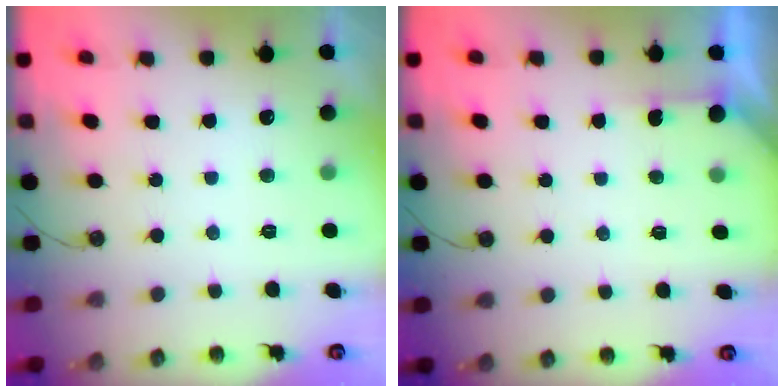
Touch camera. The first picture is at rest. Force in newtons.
{"total": 2.7, "press": 2.7, "slide": 0.3}